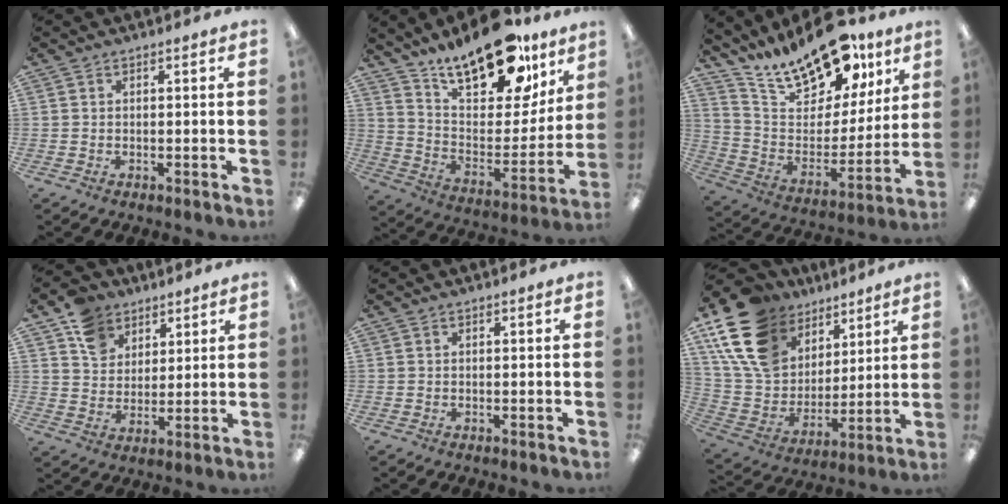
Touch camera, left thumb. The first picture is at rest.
{"total": 23.9, "force": [18.5, 9.2, 11.9], "torque": [-0.175, -0.119, 0.320]}
{"total": 21.4, "force": [17.2, 8.6, 9.4], "torque": [-0.173, -0.112, 0.304]}
{"total": 10.2, "force": [6.7, 7.4, 2.3], "torque": [-0.051, -0.028, 0.130]}
{"total": 0.0}
{"total": 20.4, "force": [11.2, 13.9, 9.8], "torque": [-0.211, -0.045, 0.213]}